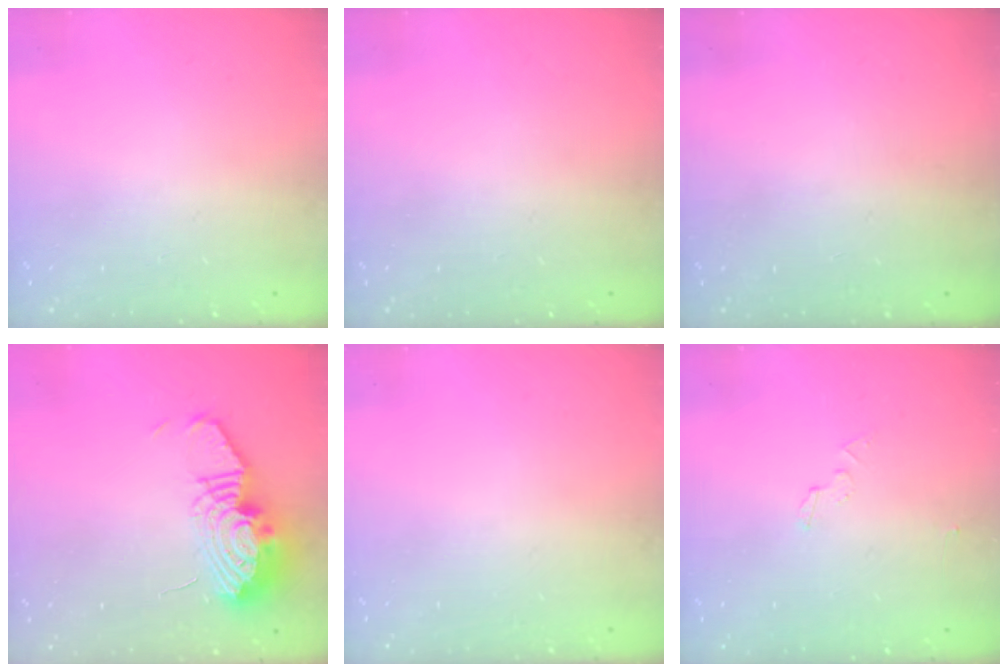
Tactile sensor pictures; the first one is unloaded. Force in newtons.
{"total": 0.0}
{"total": 1.1, "press": 1.1, "slide": 0.3}
{"total": 14.0, "press": 13.9, "slide": 1.4}
{"total": 0.0}
{"total": 3.2, "press": 3.2, "slide": 0.3}